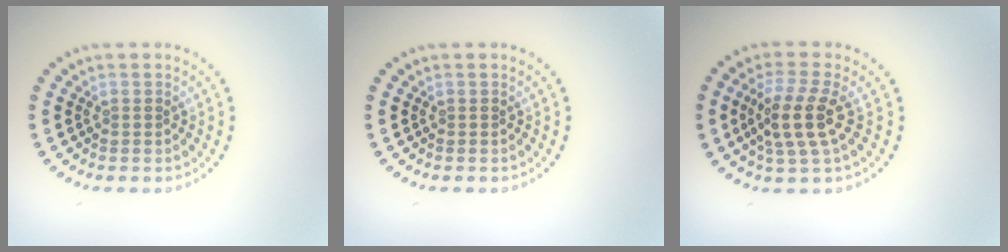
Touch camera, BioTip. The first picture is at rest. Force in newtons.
{"total": 0.0}
{"total": 4.0, "press": 3.5, "slide": 1.9}